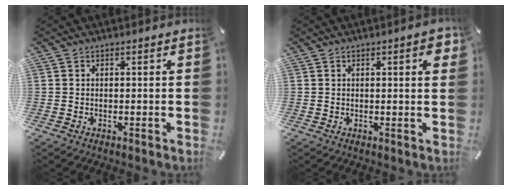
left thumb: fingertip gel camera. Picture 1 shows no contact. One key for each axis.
{"total": 3.6, "fx": 1.1, "fy": 0.9, "fz": 3.3, "tx": -0.048, "ty": -0.001, "tz": 0.014}